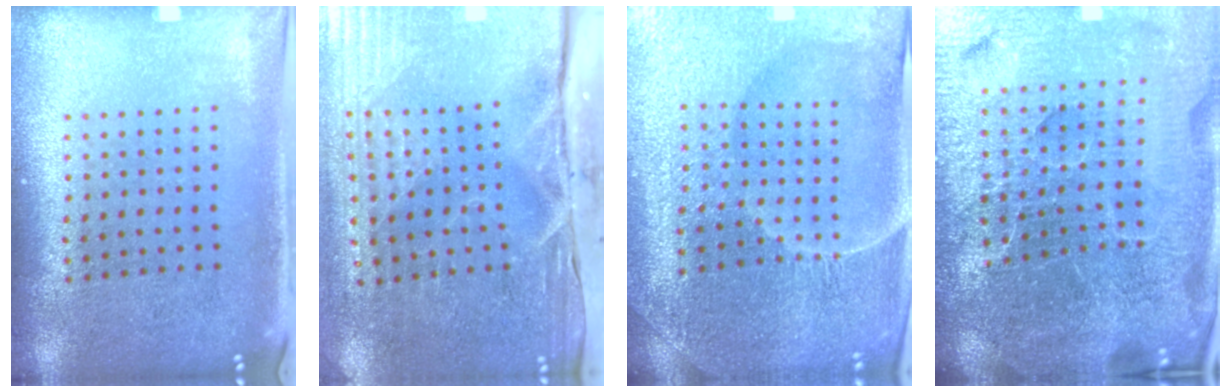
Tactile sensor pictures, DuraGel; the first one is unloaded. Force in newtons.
{"total": 4.8, "press": 4.1, "slide": 2.5}
{"total": 5.1, "press": 4.9, "slide": 1.5}
{"total": 7.2, "press": 6.2, "slide": 3.7}